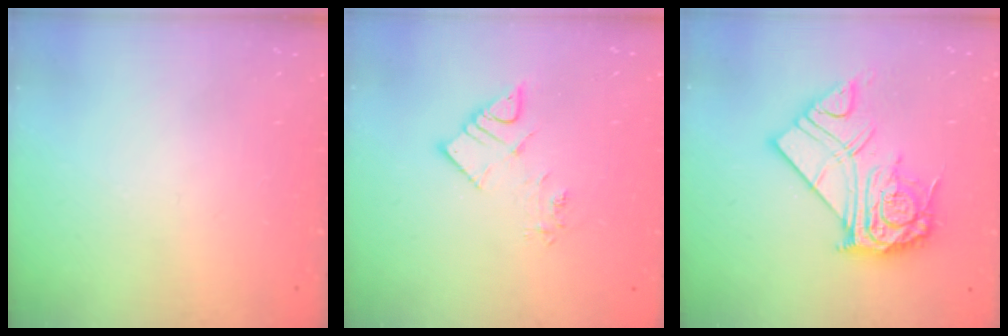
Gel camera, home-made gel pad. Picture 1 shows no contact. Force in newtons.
{"total": 7.1, "press": 7.1, "slide": 0.6}
{"total": 17.4, "press": 17.3, "slide": 1.7}